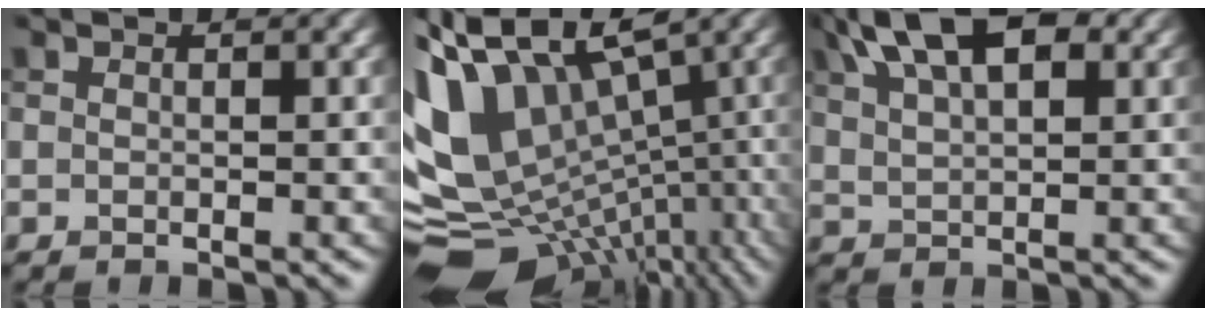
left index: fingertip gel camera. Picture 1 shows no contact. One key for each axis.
{"total": 14.3, "fx": -3.2, "fy": 8.6, "fz": 10.9, "tx": -0.218, "ty": 0.003, "tz": -0.027}
{"total": 9.8, "fx": 5.4, "fy": 4.5, "fz": 6.8, "tx": -0.117, "ty": 0.030, "tz": 0.079}